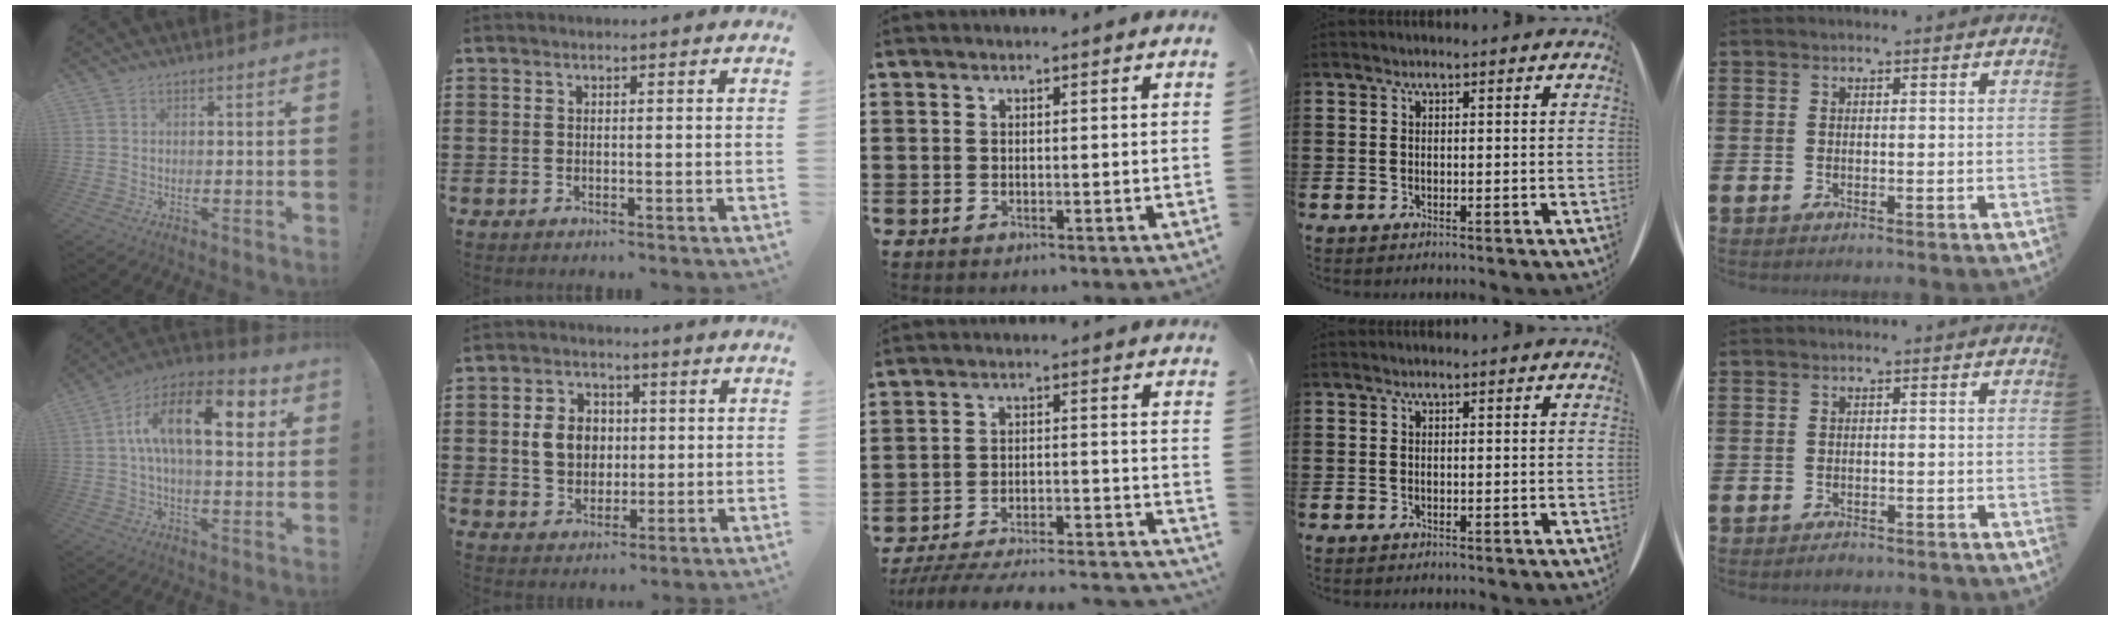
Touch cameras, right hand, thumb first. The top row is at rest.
{"thumb": {"total": 18.6, "force": [4.7, 8.5, 15.9], "torque": [-0.271, -0.001, 0.068]}, "index": {"total": 6.5, "force": [0.5, 5.4, 3.7], "torque": [-0.087, 0.011, 0.004]}, "middle": {"total": 6.1, "force": [-5.8, 0.3, 2.0], "torque": [-0.041, -0.007, -0.116]}, "little": {"total": 0.7, "force": [-0.7, 0.2, 0.1], "torque": [0.004, -0.005, -0.016]}}